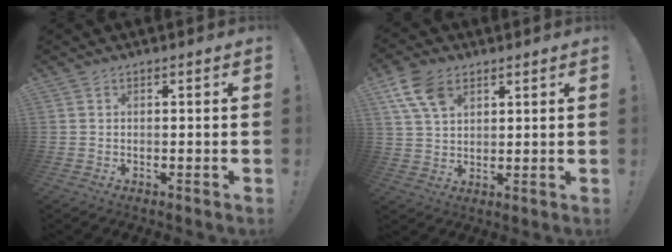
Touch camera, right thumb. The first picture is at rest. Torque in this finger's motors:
{"motor_torque": [0.55, 1.68, 0.31, -0.47, 0.00]}